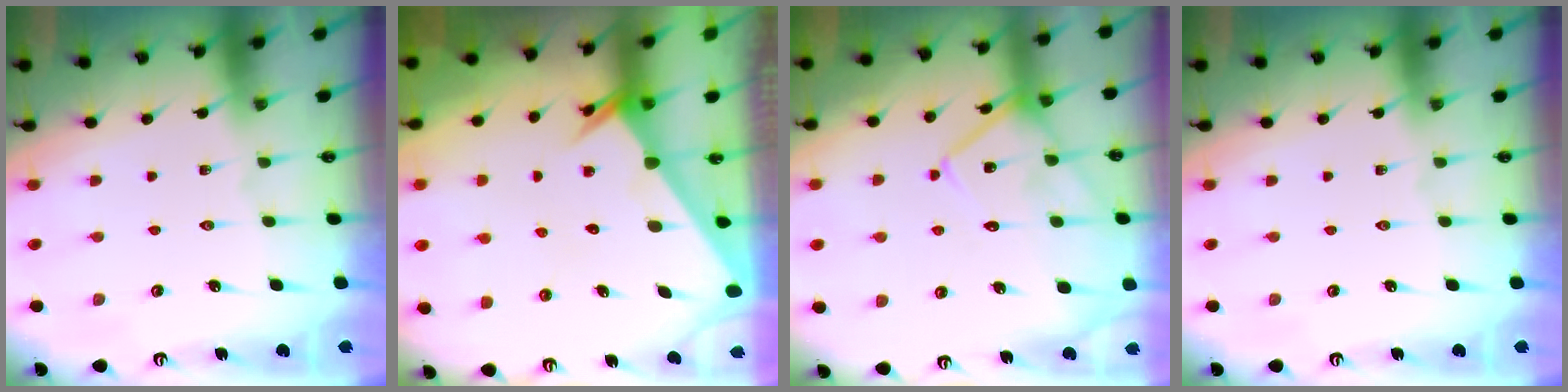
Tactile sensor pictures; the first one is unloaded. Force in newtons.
{"total": 2.4, "press": 2.4, "slide": 0.1}
{"total": 15.2, "press": 15.2, "slide": 1.1}
{"total": 0.0}